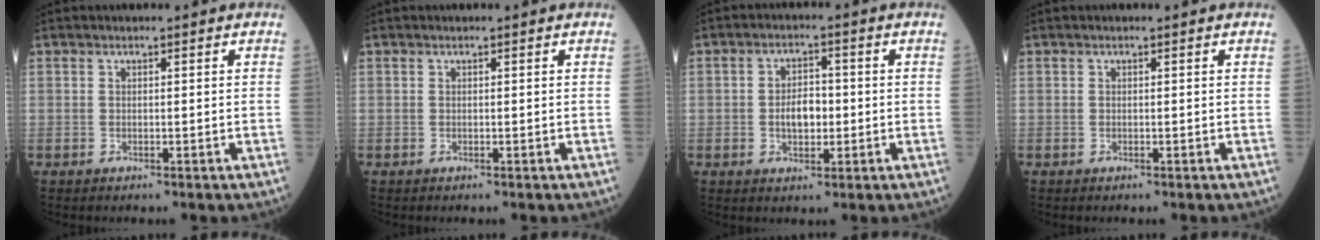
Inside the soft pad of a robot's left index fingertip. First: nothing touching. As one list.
[{"total": 0.0}, {"total": 4.5, "force": [-0.5, 2.6, 3.7], "torque": [-0.069, 0.008, -0.009]}, {"total": 0.0}]